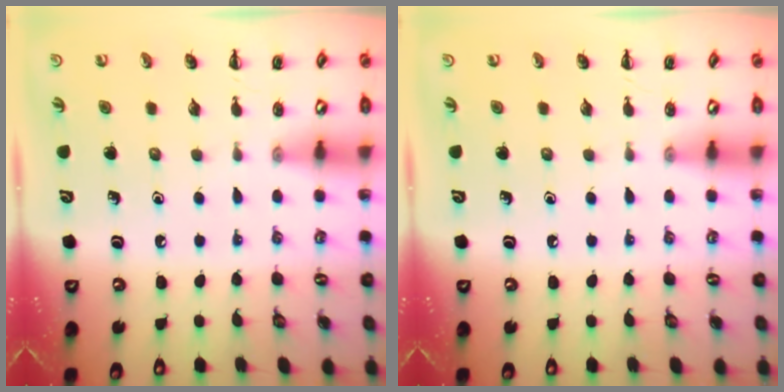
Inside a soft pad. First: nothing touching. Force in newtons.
{"total": 0.0}